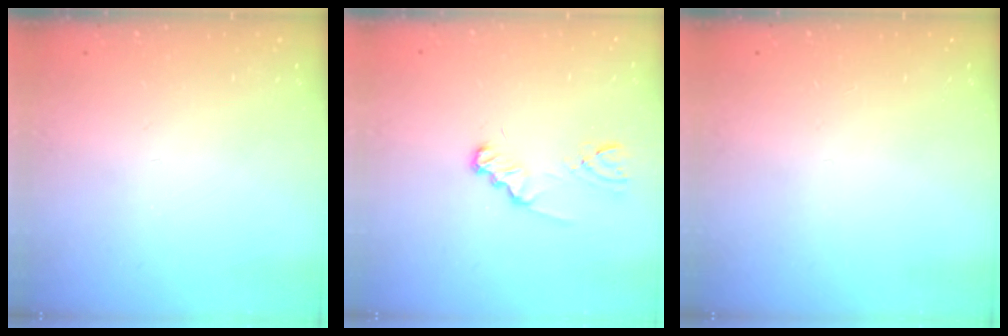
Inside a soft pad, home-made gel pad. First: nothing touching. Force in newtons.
{"total": 2.1, "press": 2.1, "slide": 0.3}
{"total": 0.0}